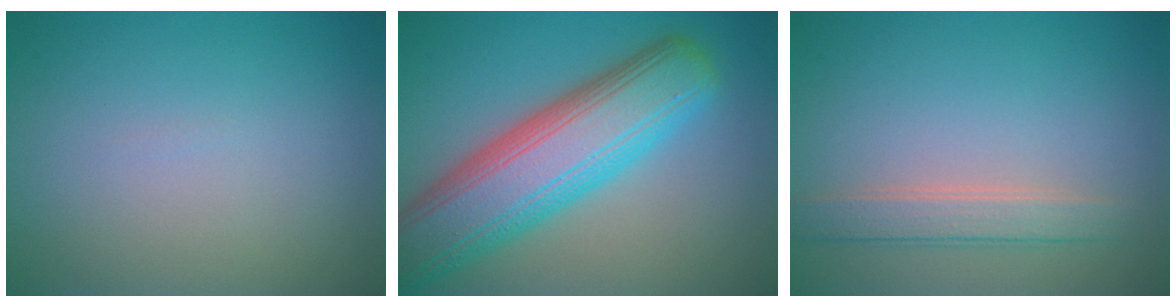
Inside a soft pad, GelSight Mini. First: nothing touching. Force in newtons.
{"total": 10.8, "press": 10.8, "slide": 0.4}
{"total": 2.6, "press": 2.6, "slide": 0.2}